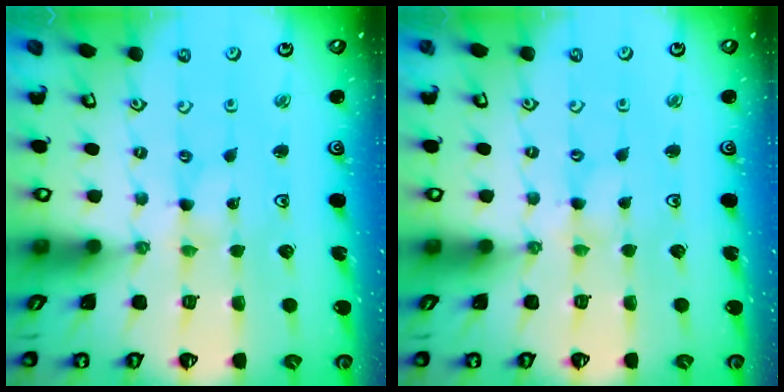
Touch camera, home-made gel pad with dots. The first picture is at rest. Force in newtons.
{"total": 0.9, "press": 0.9, "slide": 0.2}